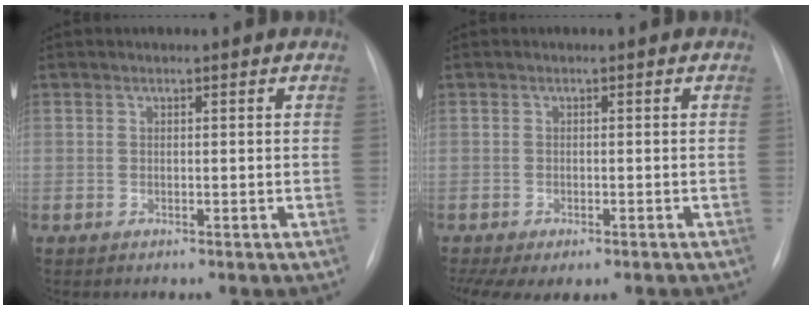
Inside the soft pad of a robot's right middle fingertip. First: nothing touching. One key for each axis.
{"total": 8.9, "fx": -6.4, "fy": 3.6, "fz": 5.1, "tx": -0.098, "ty": 0.002, "tz": -0.086}